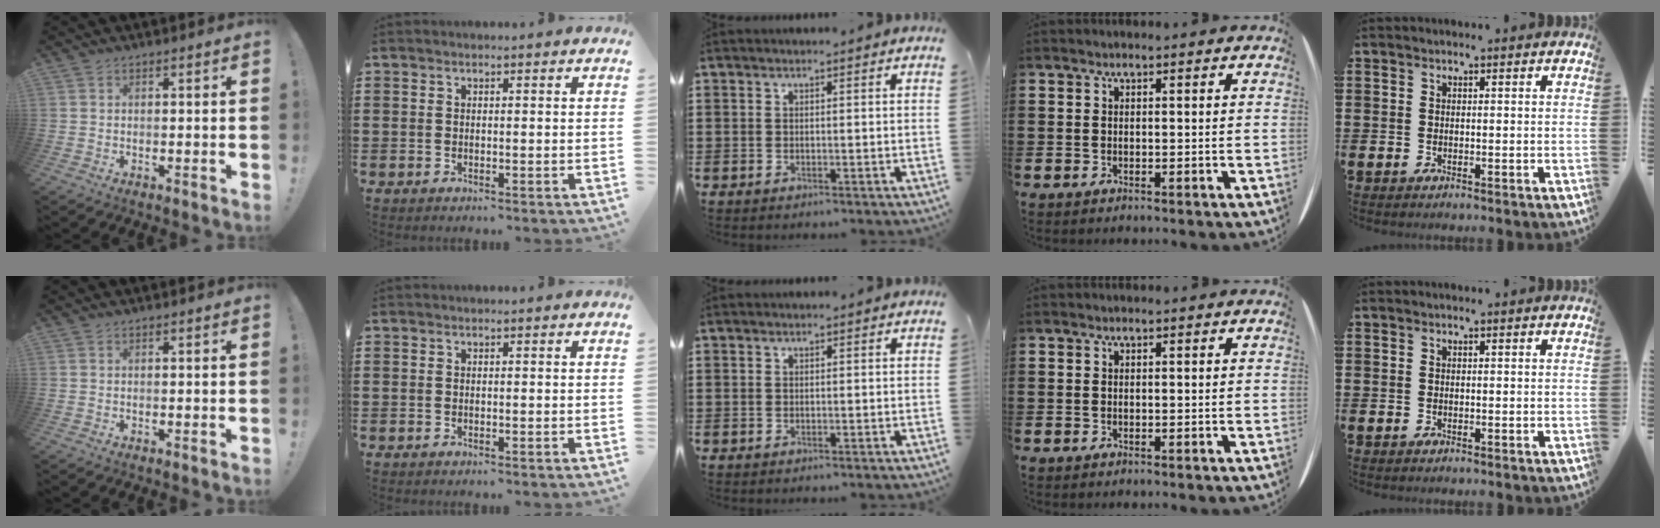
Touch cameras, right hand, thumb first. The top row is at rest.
{}